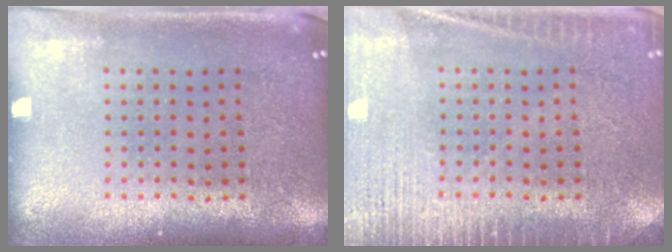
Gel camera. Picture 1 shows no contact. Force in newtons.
{"total": 3.6, "press": 3.6, "slide": 0.6}